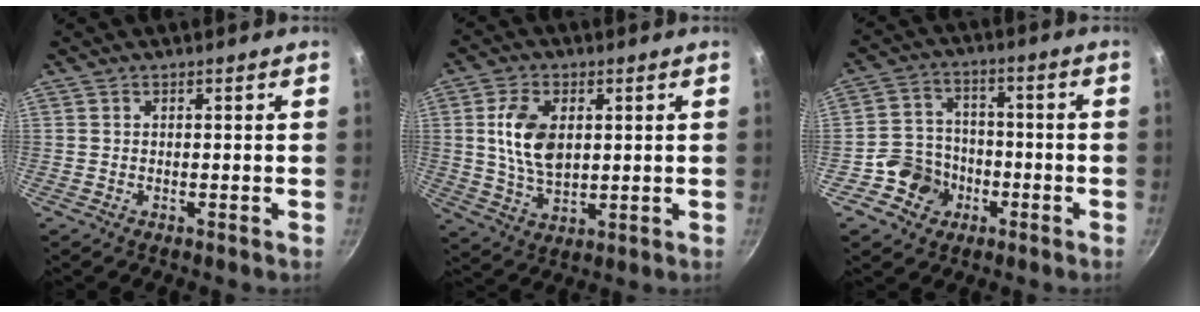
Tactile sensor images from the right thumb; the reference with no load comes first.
{"total": 10.6, "force": [2.0, 6.5, 8.1], "torque": [-0.142, -0.009, 0.040]}
{"total": 8.5, "force": [-3.6, 7.4, 2.3], "torque": [-0.014, 0.039, -0.071]}